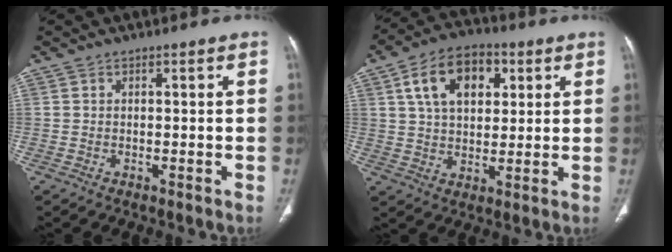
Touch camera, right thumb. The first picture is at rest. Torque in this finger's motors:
{"motor_torque": [-0.31, 2.45, 1.32, 0.76, 0.34]}